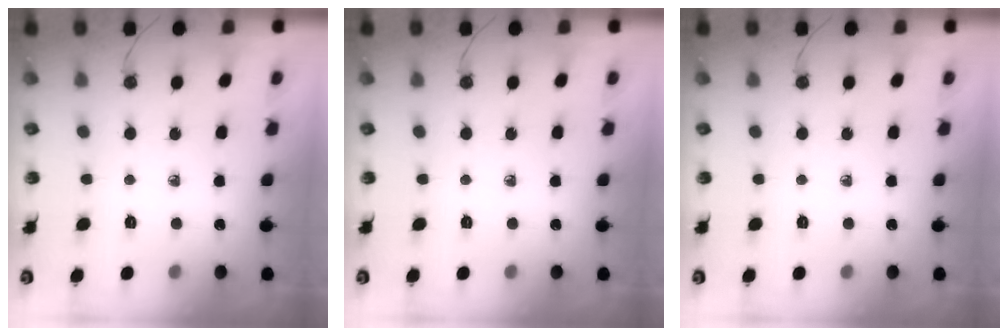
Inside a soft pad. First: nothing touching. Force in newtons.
{"total": 0.0}
{"total": 0.0}